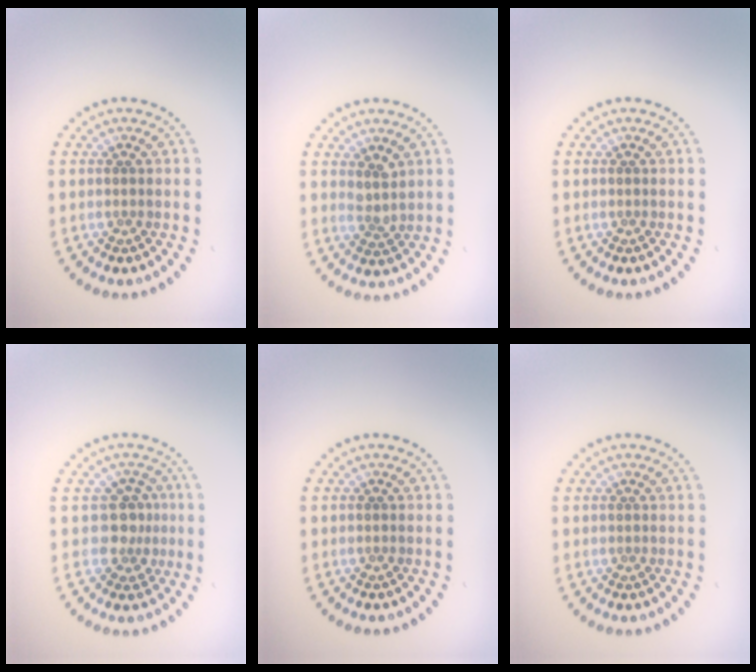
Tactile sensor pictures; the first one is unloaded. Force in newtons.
{"total": 1.7, "press": 1.3, "slide": 1.1}
{"total": 0.0}
{"total": 2.4, "press": 2.0, "slide": 1.4}
{"total": 0.0}
{"total": 0.0}